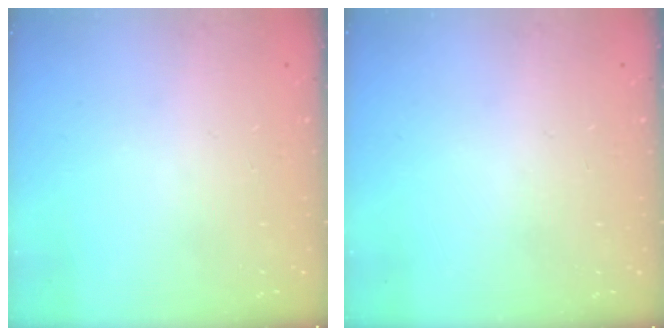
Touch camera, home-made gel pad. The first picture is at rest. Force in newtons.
{"total": 0.0}